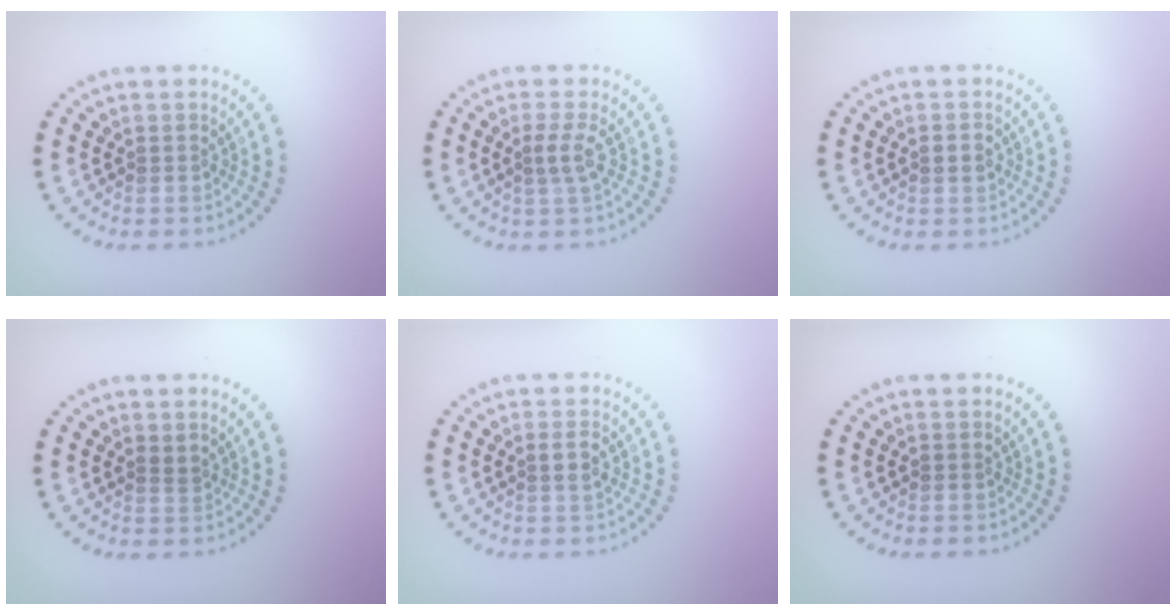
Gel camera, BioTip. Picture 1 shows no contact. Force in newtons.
{"total": 1.6, "press": 1.3, "slide": 1.0}
{"total": 0.8, "press": 0.8, "slide": 0.2}
{"total": 0.7, "press": 0.5, "slide": 0.5}
{"total": 1.4, "press": 1.3, "slide": 0.5}
{"total": 0.0}